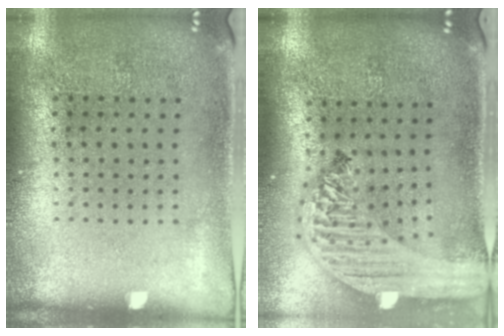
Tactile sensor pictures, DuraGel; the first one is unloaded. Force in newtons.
{"total": 2.8, "press": 2.3, "slide": 1.7}